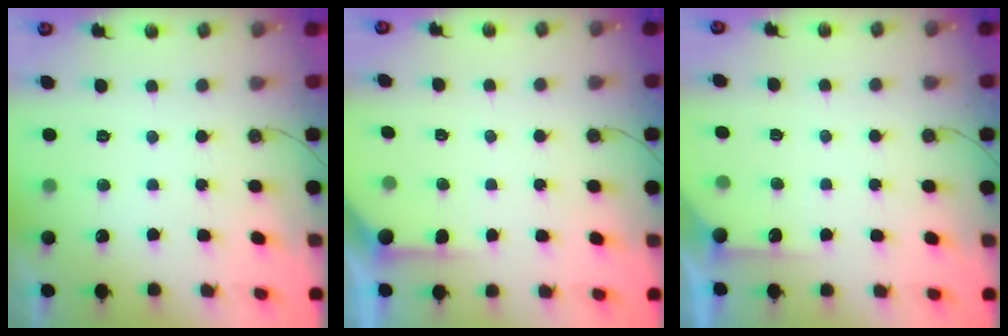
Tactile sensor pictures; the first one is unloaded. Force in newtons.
{"total": 2.4, "press": 2.4, "slide": 0.3}
{"total": 3.3, "press": 3.3, "slide": 0.4}